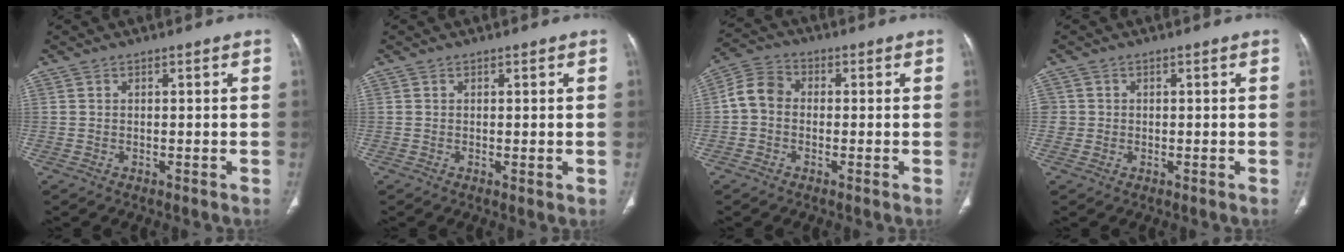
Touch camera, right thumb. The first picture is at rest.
{"total": 0.7, "force": [0.0, 0.2, 0.6], "torque": [-0.015, -0.005, 0.000]}
{"total": 6.1, "force": [-0.5, 4.9, 3.6], "torque": [-0.059, 0.019, -0.024]}
{"total": 2.0, "force": [0.0, 2.0, 0.1], "torque": [0.011, 0.007, 0.001]}